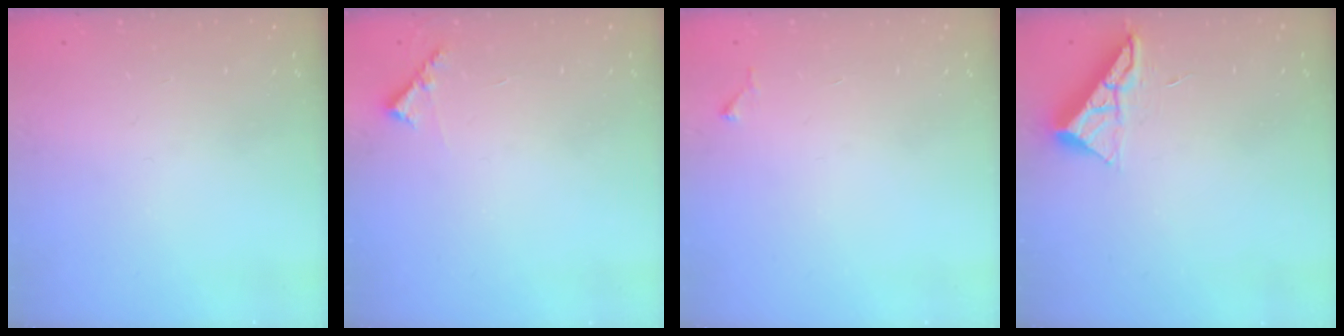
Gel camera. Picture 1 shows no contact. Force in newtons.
{"total": 5.8, "press": 5.8, "slide": 0.5}
{"total": 4.2, "press": 4.1, "slide": 0.4}
{"total": 7.1, "press": 7.1, "slide": 0.4}